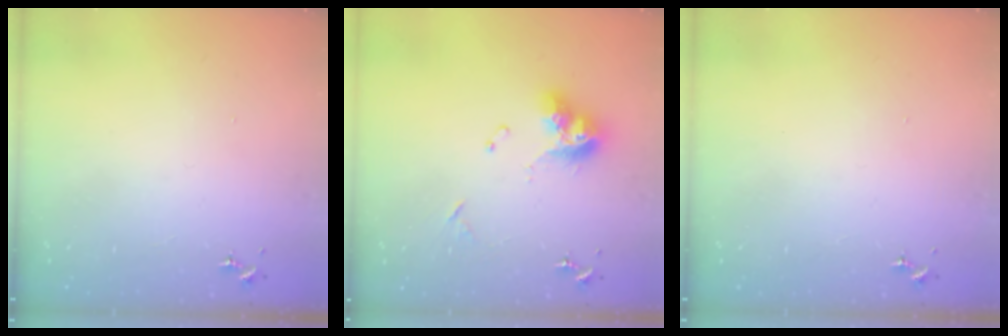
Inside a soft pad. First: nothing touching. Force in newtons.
{"total": 12.9, "press": 12.9, "slide": 1.0}
{"total": 0.0}